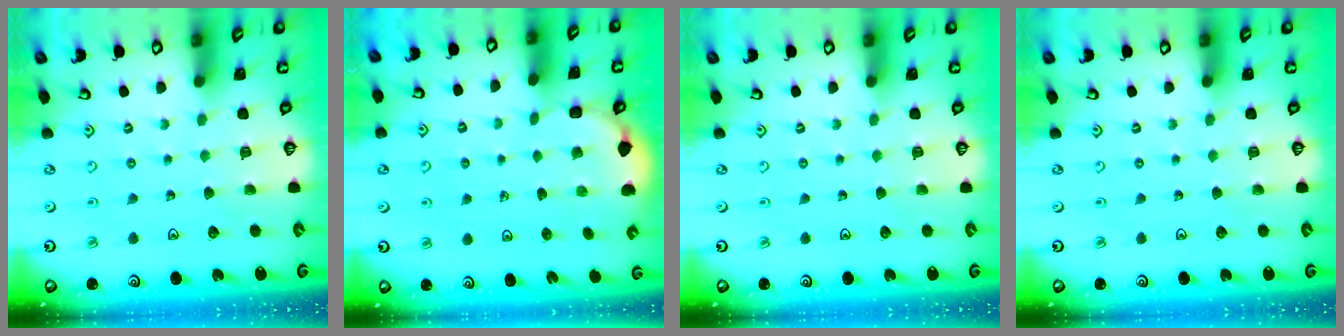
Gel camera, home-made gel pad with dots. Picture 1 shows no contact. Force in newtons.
{"total": 1.6, "press": 1.2, "slide": 1.0}
{"total": 0.0}
{"total": 0.0}